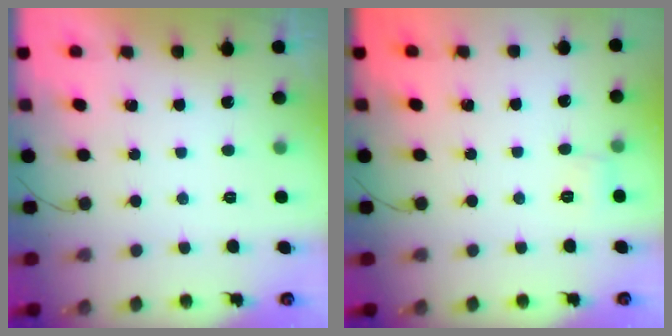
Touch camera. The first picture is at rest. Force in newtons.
{"total": 5.6, "press": 5.4, "slide": 1.5}